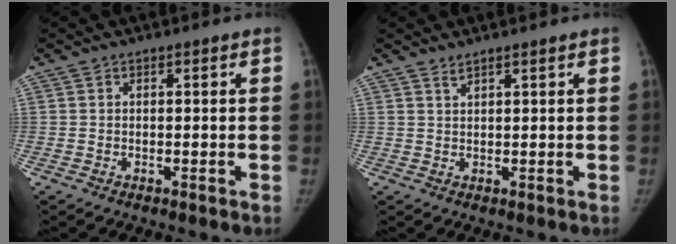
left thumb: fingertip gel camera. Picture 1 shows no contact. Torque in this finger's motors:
{"motor_torque": [0.16, -0.03, -0.23, 0.21, -0.06]}